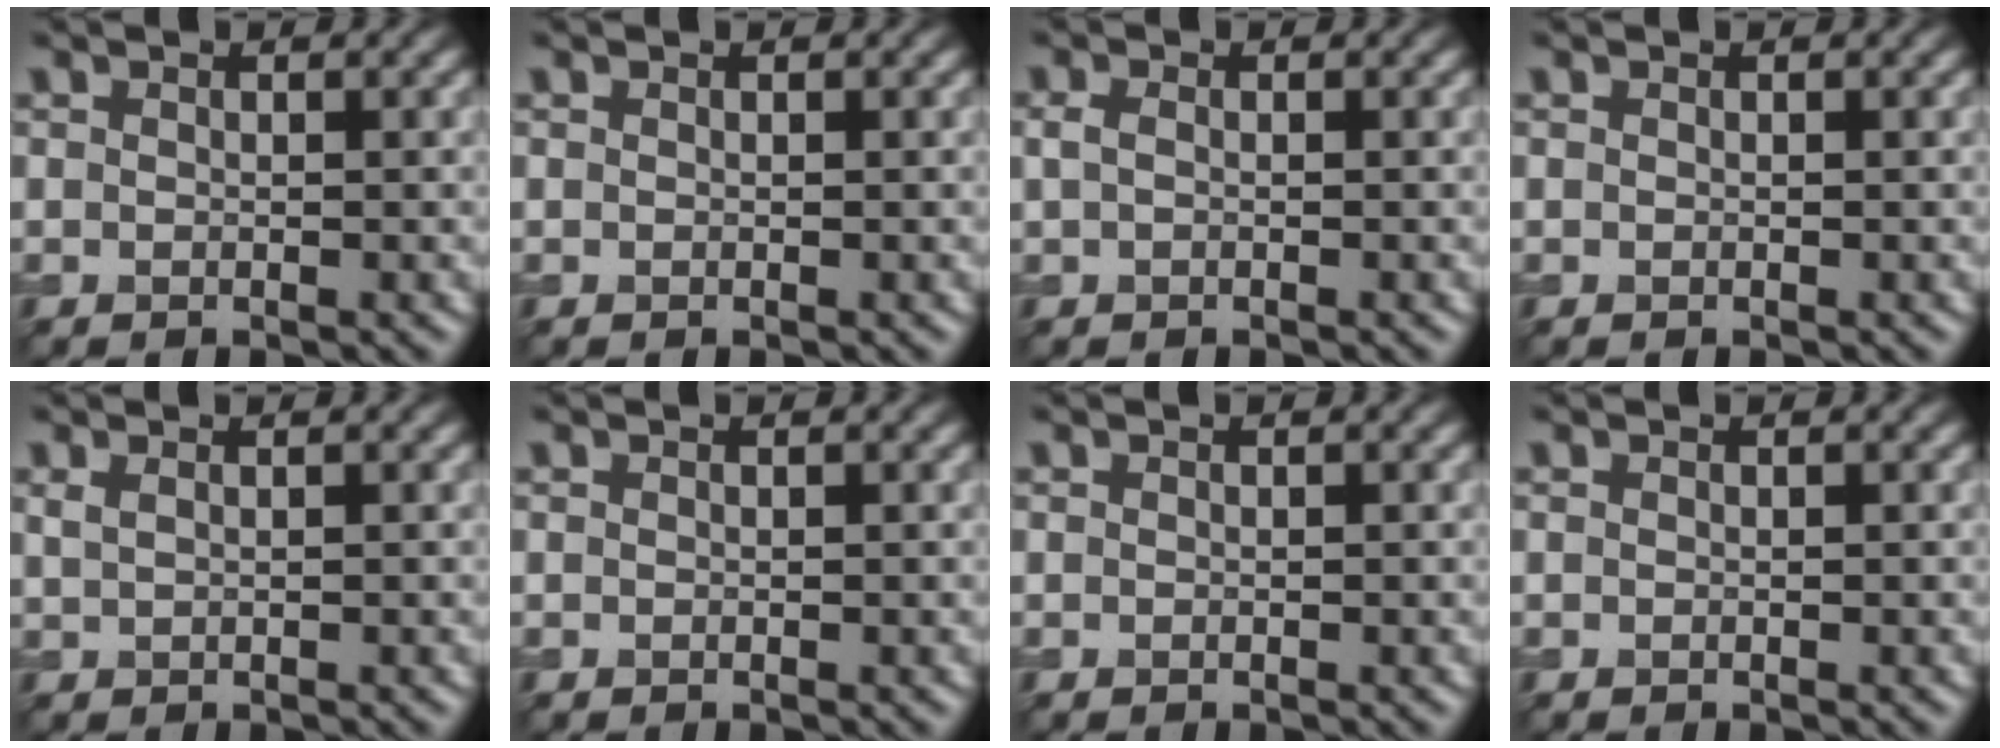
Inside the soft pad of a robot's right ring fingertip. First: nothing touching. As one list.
[{"total": 0.0}, {"total": 1.0, "force": [-0.1, 0.7, 0.7], "torque": [-0.020, -0.001, -0.006]}, {"total": 0.0}, {"total": 0.7, "force": [0.4, 0.3, 0.6], "torque": [-0.014, -0.001, 0.010]}, {"total": 0.0}, {"total": 0.0}, {"total": 0.0}]